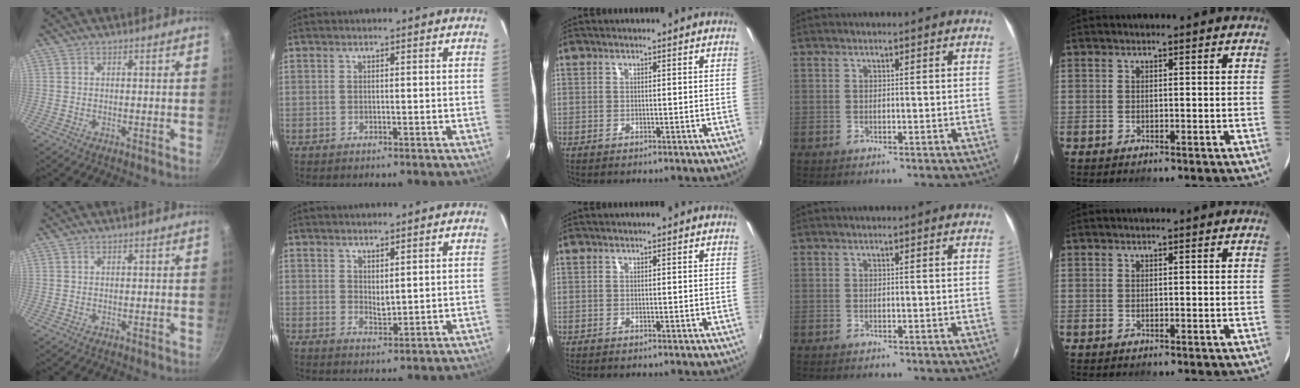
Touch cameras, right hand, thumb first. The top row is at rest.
{"index": {"total": 2.5, "force": [1.6, 1.1, 1.6], "torque": [-0.026, -0.005, 0.029]}}